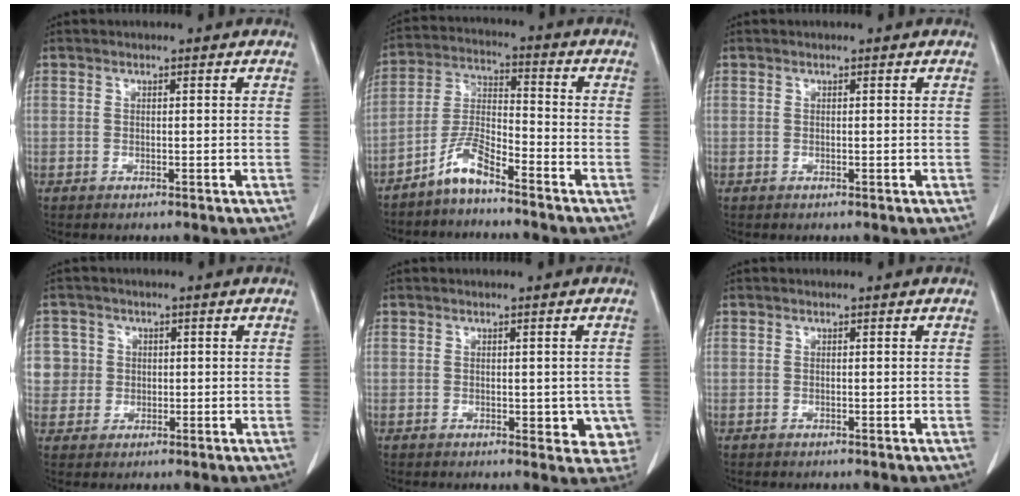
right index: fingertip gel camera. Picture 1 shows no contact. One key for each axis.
{"total": 6.4, "fx": -5.0, "fy": 1.0, "fz": 3.8, "tx": -0.092, "ty": -0.006, "tz": -0.104}
{"total": 0.0}
{"total": 4.8, "fx": 0.7, "fy": 4.7, "fz": 0.0, "tx": 0.013, "ty": 0.012, "tz": 0.015}
{"total": 5.2, "fx": -0.9, "fy": 3.0, "fz": 4.1, "tx": -0.021, "ty": -0.002, "tz": -0.006}
{"total": 0.0}